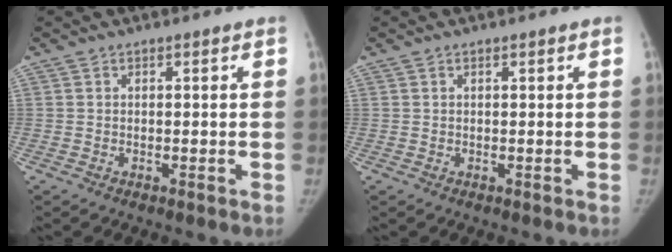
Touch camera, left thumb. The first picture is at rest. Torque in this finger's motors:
{"motor_torque": [-0.01, -0.01, 0.04, 0.01, 0.00]}